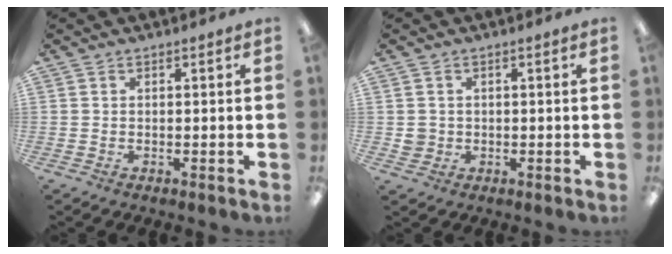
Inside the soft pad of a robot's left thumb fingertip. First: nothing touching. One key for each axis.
{"total": 2.8, "fx": 0.1, "fy": 2.7, "fz": 0.7, "tx": -0.007, "ty": 0.001, "tz": 0.001}